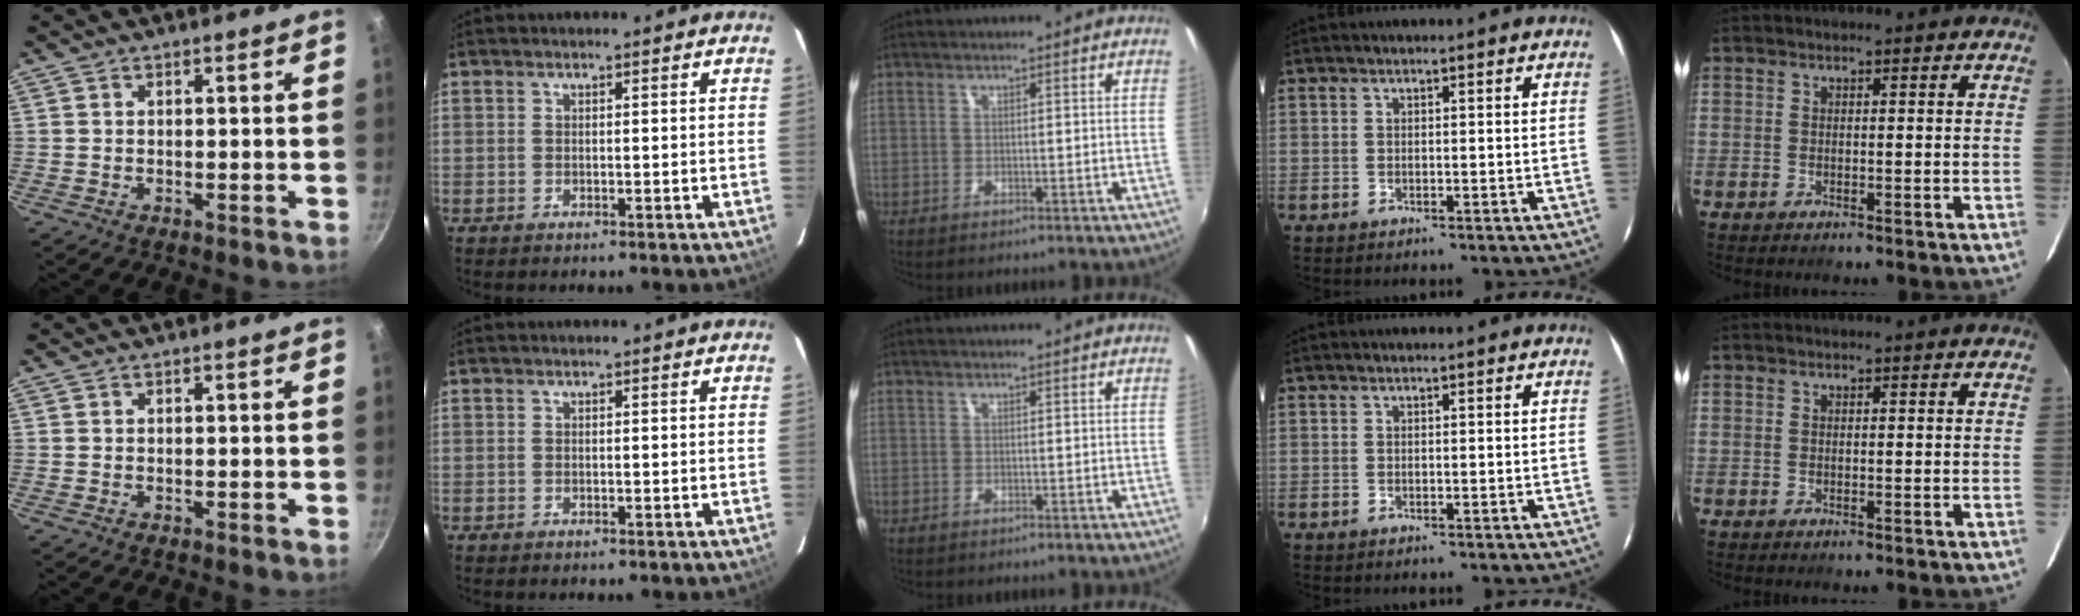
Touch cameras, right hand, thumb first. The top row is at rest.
{}